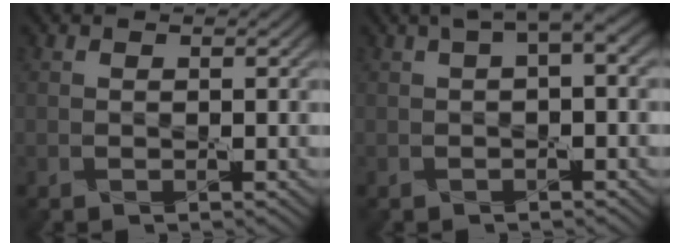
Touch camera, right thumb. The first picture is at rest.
{"total": 3.7, "force": [1.0, 0.9, 3.4], "torque": [-0.055, 0.013, 0.016]}